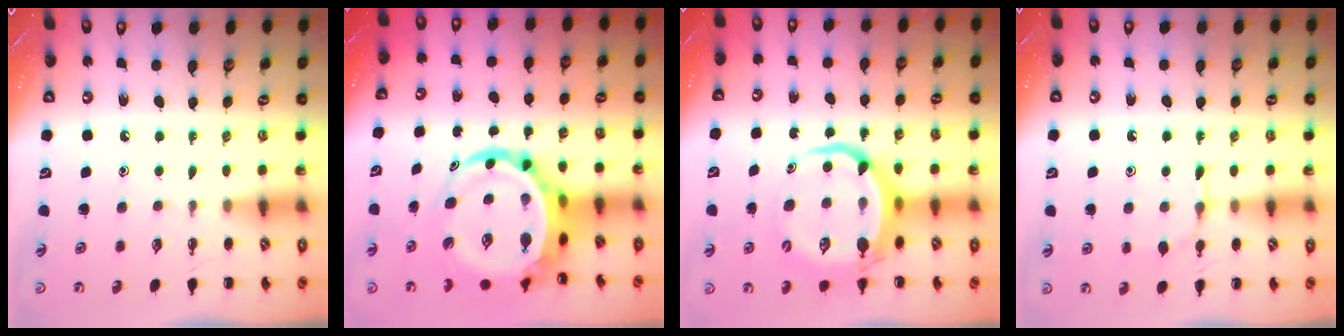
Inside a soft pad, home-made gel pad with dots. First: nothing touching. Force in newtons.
{"total": 11.5, "press": 11.0, "slide": 3.1}
{"total": 10.2, "press": 9.8, "slide": 2.8}
{"total": 5.2, "press": 5.0, "slide": 1.5}